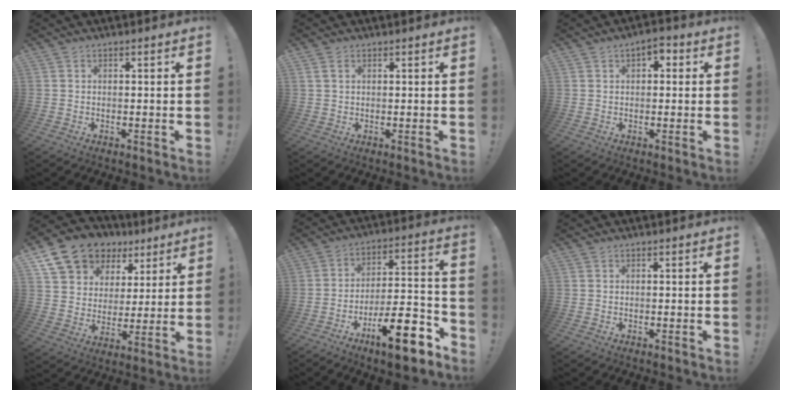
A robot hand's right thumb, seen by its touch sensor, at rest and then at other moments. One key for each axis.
{"total": 2.1, "fx": 0.9, "fy": 1.3, "fz": 1.4, "tx": -0.024, "ty": 0.002, "tz": 0.016}
{"total": 3.4, "fx": 1.0, "fy": 2.3, "fz": 2.3, "tx": -0.023, "ty": 0.000, "tz": 0.013}
{"total": 14.4, "fx": 9.1, "fy": 9.8, "fz": 5.2, "tx": -0.089, "ty": -0.057, "tz": 0.179}
{"total": 18.6, "fx": -11.4, "fy": 5.2, "fz": 13.7, "tx": -0.192, "ty": 0.071, "tz": -0.181}
{"total": 0.0}